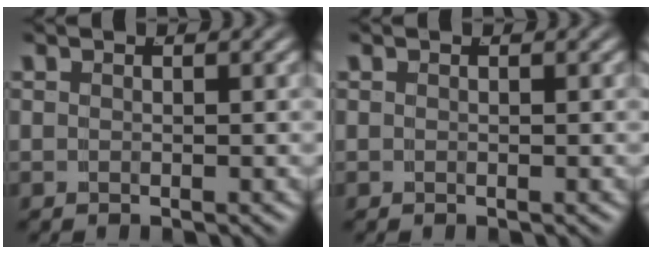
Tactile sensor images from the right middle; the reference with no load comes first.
{"total": 0.0}